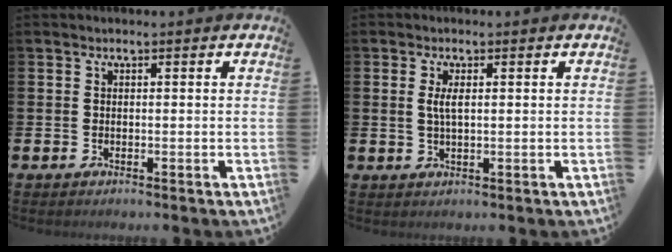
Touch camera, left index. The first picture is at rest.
{"total": 2.3, "force": [0.8, 0.7, 2.1], "torque": [-0.041, 0.004, 0.011]}